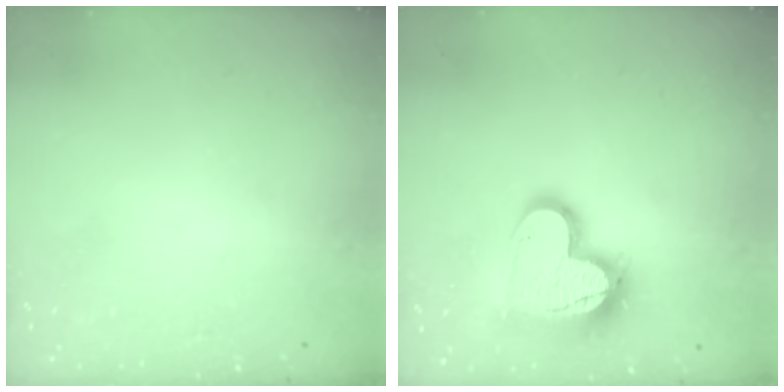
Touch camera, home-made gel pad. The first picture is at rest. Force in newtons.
{"total": 17.9, "press": 17.9, "slide": 1.5}